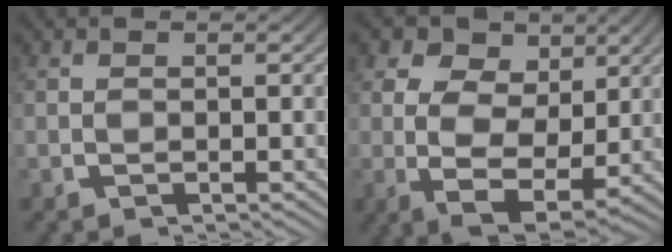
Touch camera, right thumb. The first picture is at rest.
{"total": 10.5, "force": [-0.1, 7.8, 7.1], "torque": [-0.154, -0.059, 0.012]}